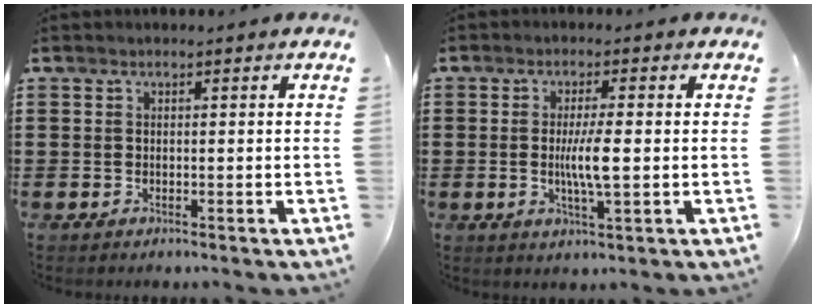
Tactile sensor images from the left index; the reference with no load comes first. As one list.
[{"total": 4.9, "force": [-0.2, 0.6, 4.9], "torque": [-0.095, -0.004, -0.009]}]